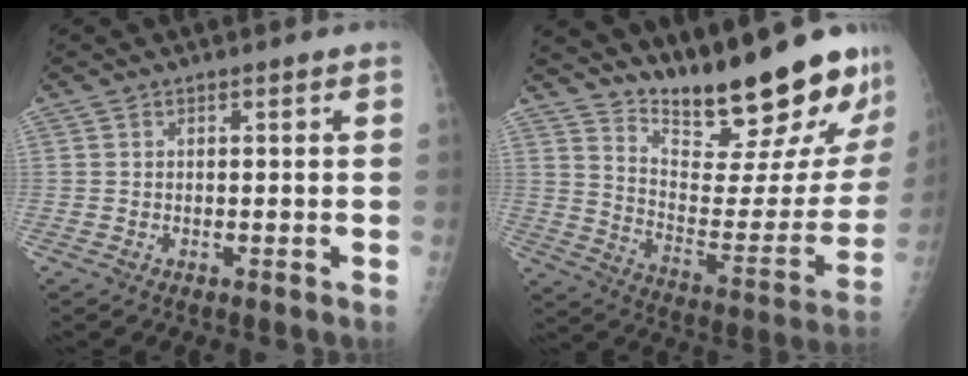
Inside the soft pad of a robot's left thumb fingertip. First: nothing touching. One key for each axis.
{"total": 27.0, "fx": 22.1, "fy": 5.6, "fz": 14.4, "tx": -0.189, "ty": -0.152, "tz": 0.314}